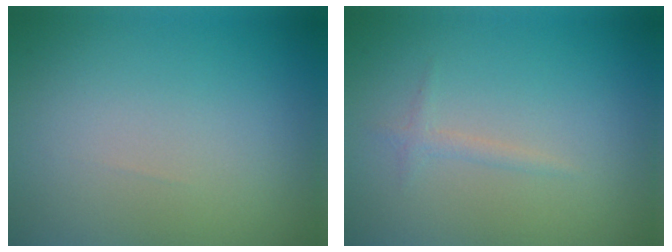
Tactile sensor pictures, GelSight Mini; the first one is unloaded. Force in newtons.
{"total": 0.9, "press": 0.9, "slide": 0.0}